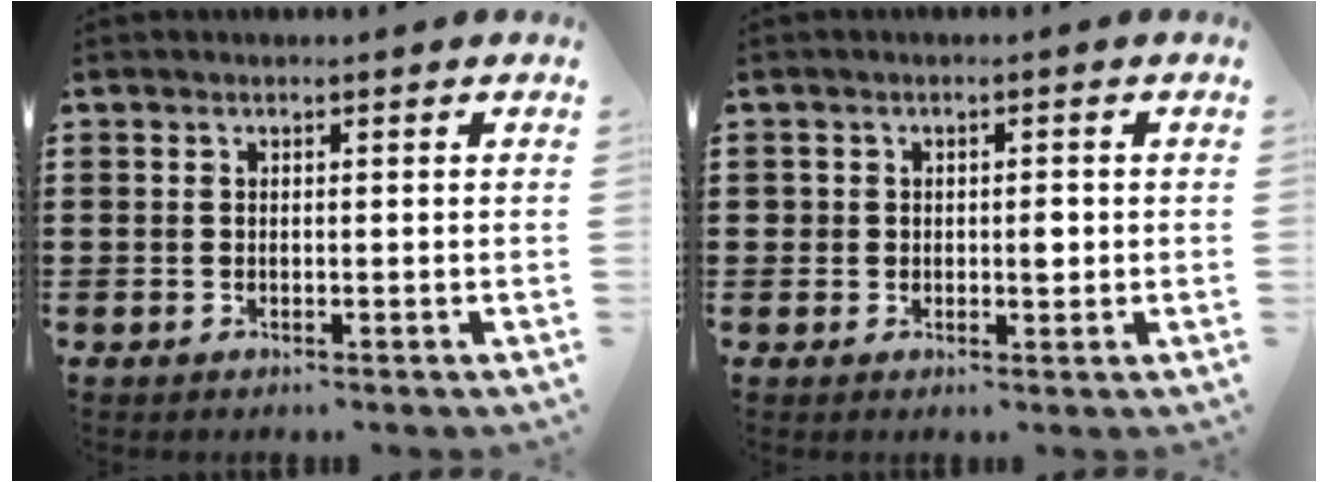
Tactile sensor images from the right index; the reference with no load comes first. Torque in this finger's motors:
{"motor_torque": [0.22, 0.26, 0.09, 0.05]}